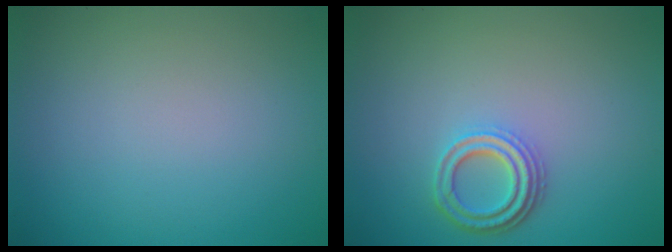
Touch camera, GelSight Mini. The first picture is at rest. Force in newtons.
{"total": 3.2, "press": 2.7, "slide": 1.8}